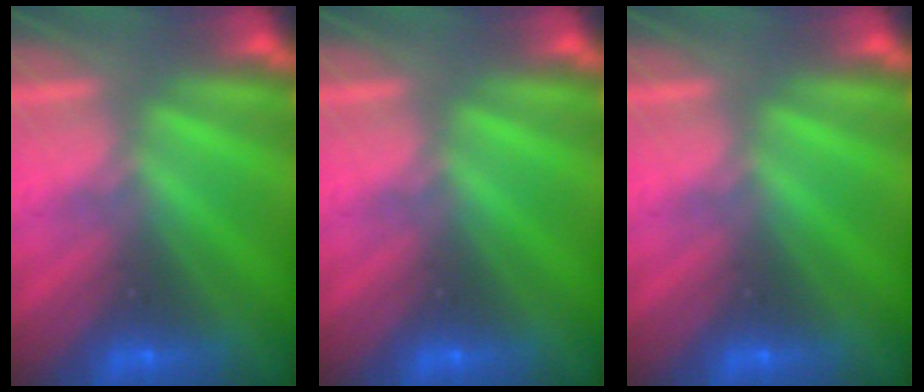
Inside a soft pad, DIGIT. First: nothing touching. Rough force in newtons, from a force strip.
{"total": 0.0}
{"total": 0.0}